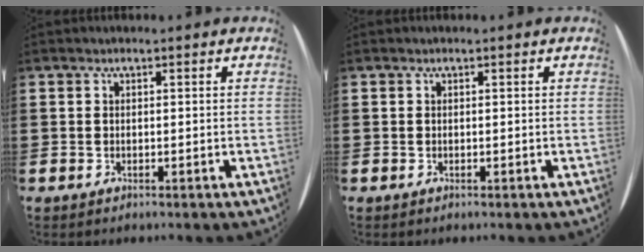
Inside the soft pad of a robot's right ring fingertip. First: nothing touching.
{"total": 0.0}